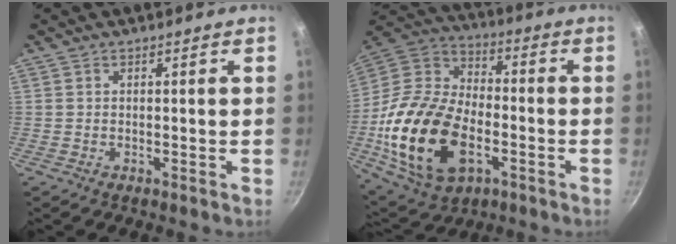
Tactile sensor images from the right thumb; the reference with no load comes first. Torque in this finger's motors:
{"motor_torque": [0.23, 1.57, 2.37, -0.40, 0.66]}